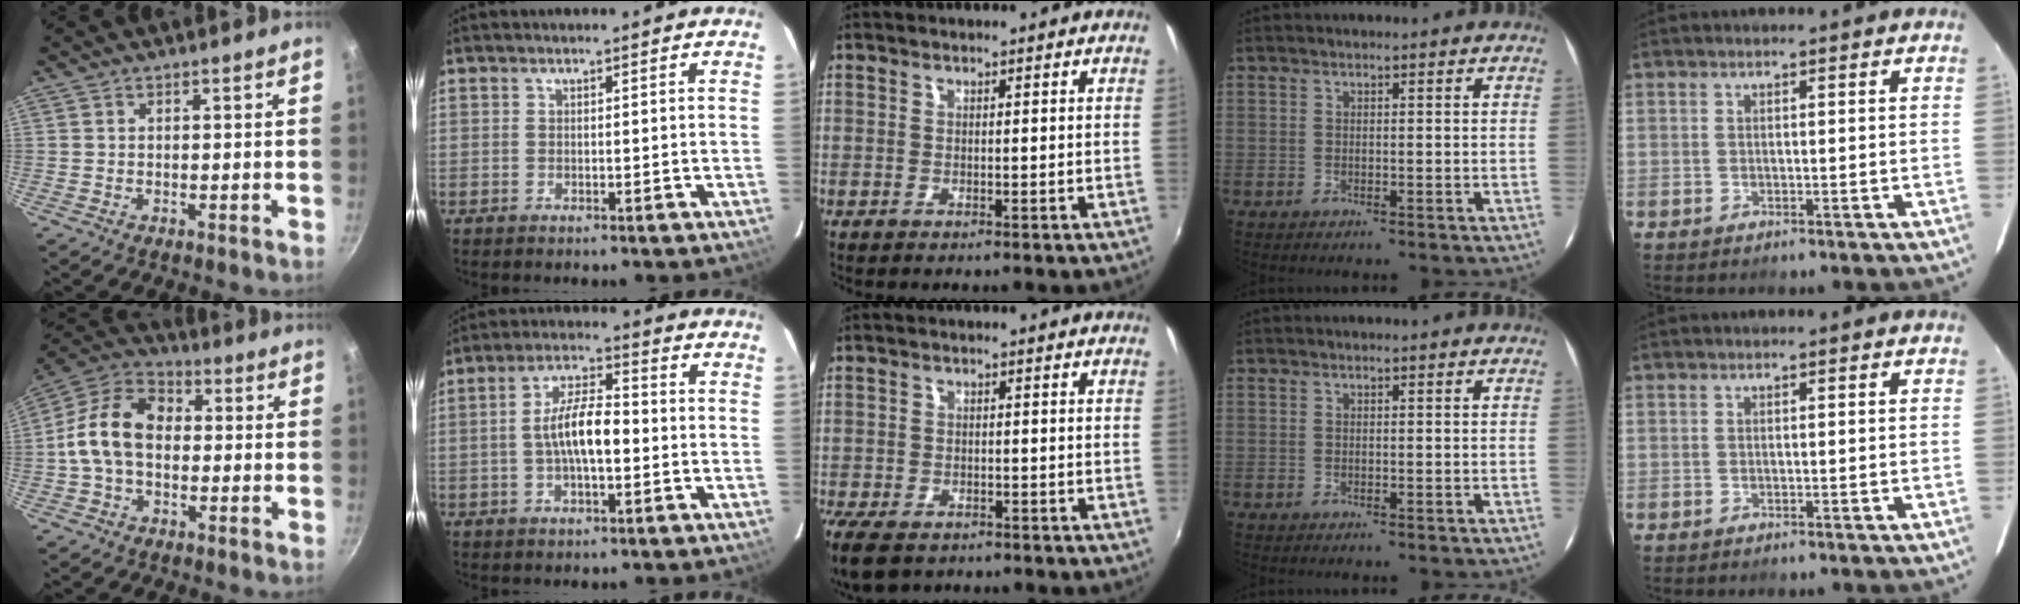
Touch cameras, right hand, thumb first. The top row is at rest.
{"thumb": {"total": 13.1, "force": [-0.3, 9.2, 9.3], "torque": [-0.142, 0.037, -0.028]}, "index": {"total": 8.7, "force": [-1.1, 3.1, 8.0], "torque": [-0.151, 0.012, -0.018]}, "middle": {"total": 7.8, "force": [-5.7, 3.7, 3.9], "torque": [-0.107, -0.031, -0.107]}}